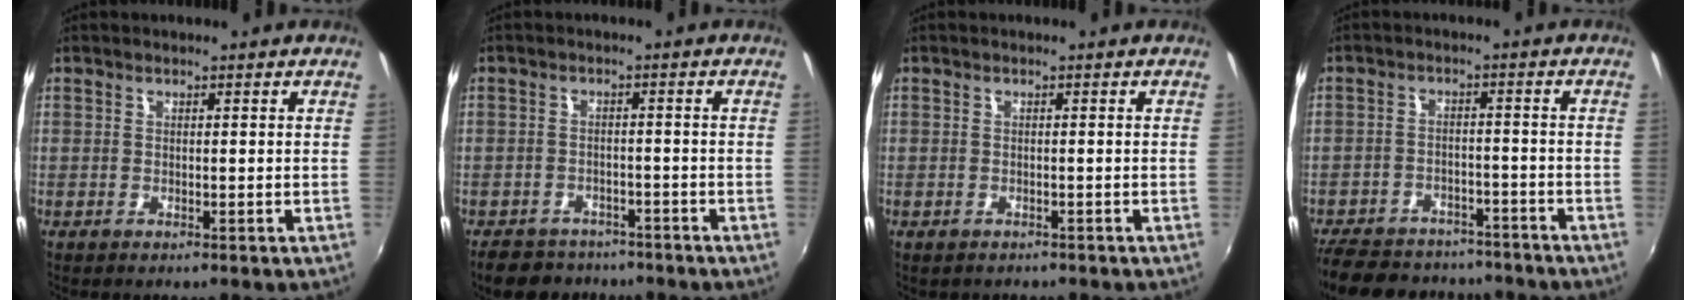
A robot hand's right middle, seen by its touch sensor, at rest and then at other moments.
{"total": 8.8, "force": [-7.3, 4.3, 2.4], "torque": [-0.065, -0.002, -0.109]}
{"total": 1.2, "force": [-0.9, 0.7, 0.3], "torque": [-0.011, -0.005, -0.012]}
{"total": 19.5, "force": [-16.2, 8.1, 7.3], "torque": [-0.175, 0.009, -0.226]}